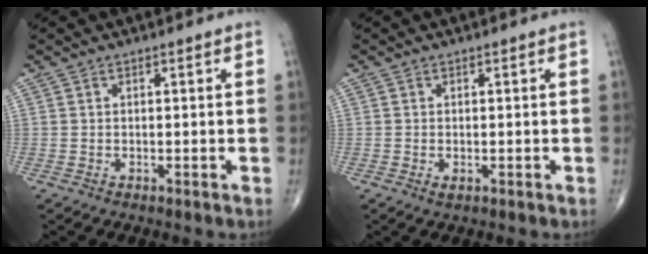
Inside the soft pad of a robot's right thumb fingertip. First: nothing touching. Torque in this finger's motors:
{"motor_torque": [-0.05, -0.03, -0.23, -0.10, -0.01]}